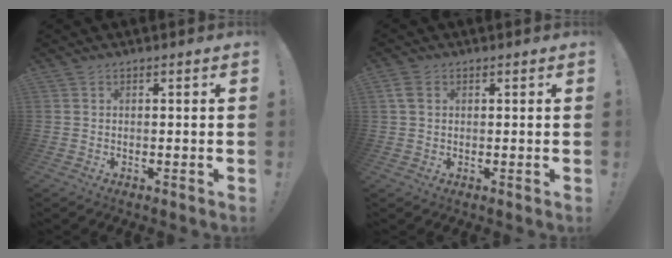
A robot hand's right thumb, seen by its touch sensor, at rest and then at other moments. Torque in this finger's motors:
{"motor_torque": [0.08, -0.04, 0.09, 0.19, 0.01]}